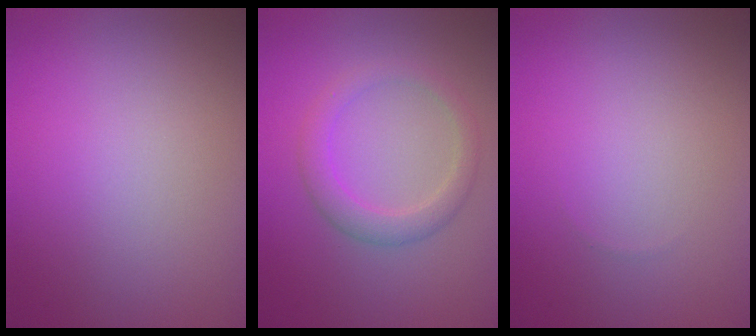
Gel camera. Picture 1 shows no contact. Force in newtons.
{"total": 2.8, "press": 2.8, "slide": 0.1}
{"total": 0.0}